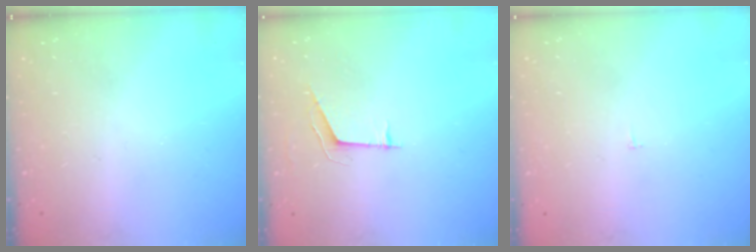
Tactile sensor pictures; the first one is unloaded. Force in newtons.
{"total": 5.4, "press": 4.9, "slide": 2.4}
{"total": 2.3, "press": 2.3, "slide": 0.2}